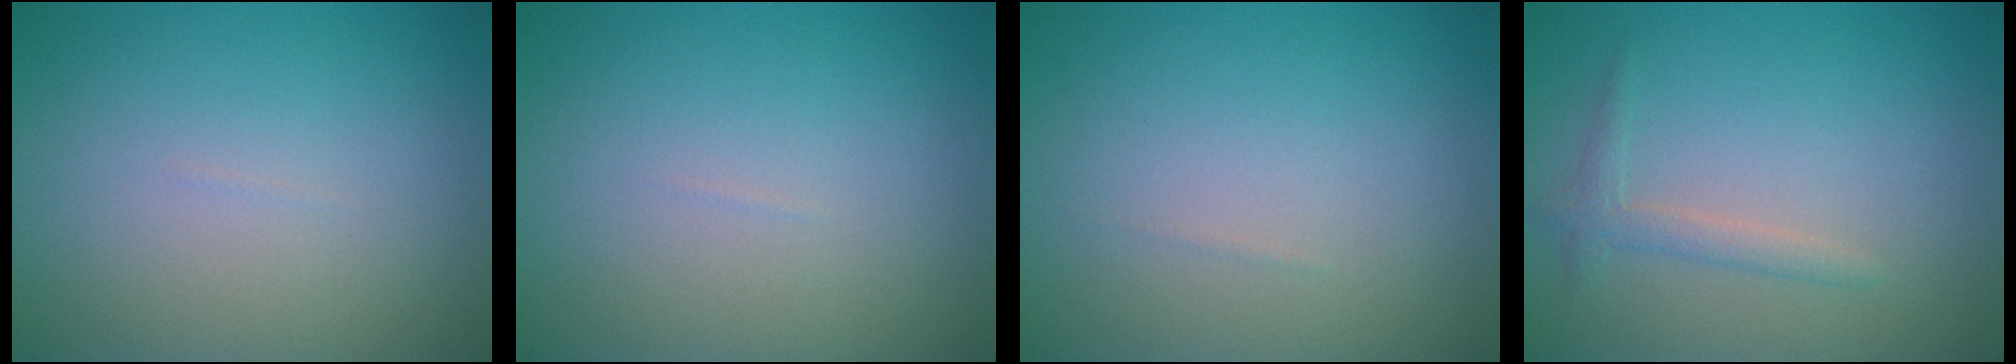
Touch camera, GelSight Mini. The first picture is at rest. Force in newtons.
{"total": 0.0}
{"total": 0.0}
{"total": 1.6, "press": 1.6, "slide": 0.1}